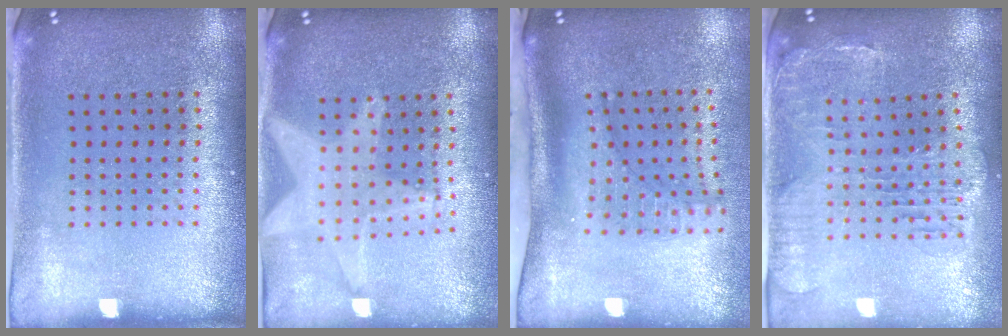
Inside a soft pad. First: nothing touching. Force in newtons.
{"total": 2.1, "press": 1.7, "slide": 1.2}
{"total": 1.9, "press": 1.4, "slide": 1.3}
{"total": 1.6, "press": 1.5, "slide": 0.5}